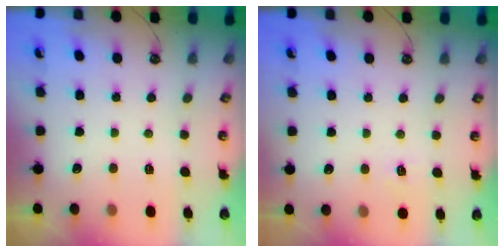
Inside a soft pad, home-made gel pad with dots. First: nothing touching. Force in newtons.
{"total": 3.8, "press": 3.7, "slide": 0.7}